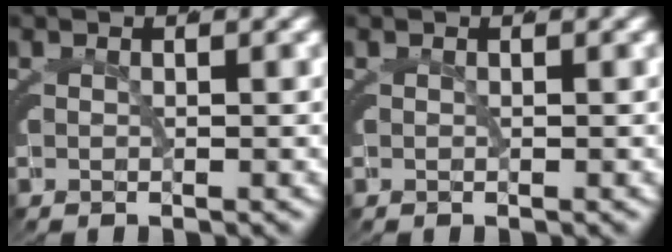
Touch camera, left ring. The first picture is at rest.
{"total": 0.0}